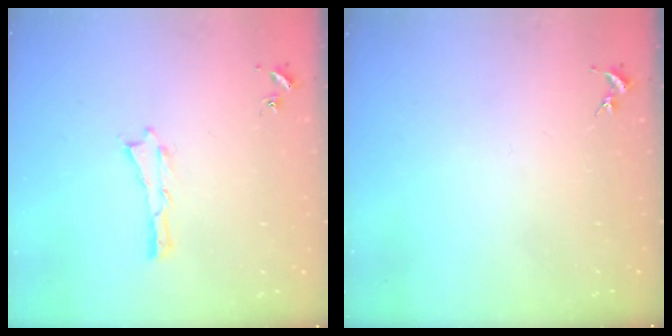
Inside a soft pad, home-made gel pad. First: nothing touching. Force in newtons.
{"total": 0.0}